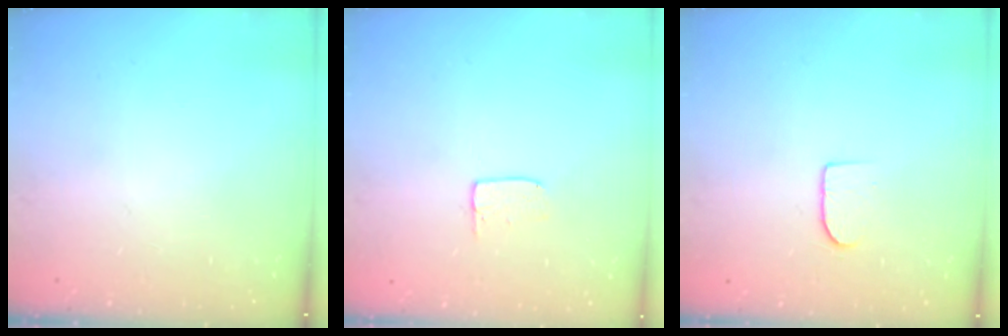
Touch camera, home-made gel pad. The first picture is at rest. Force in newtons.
{"total": 3.4, "press": 3.4, "slide": 0.3}
{"total": 6.0, "press": 5.9, "slide": 0.6}